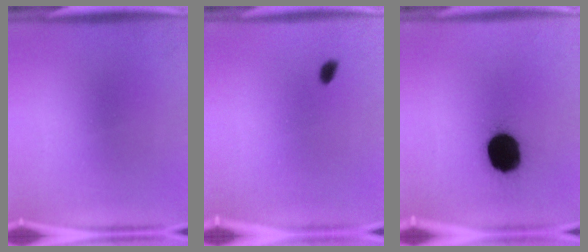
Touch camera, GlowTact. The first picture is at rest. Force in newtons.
{"total": 1.4}
{"total": 16.8}